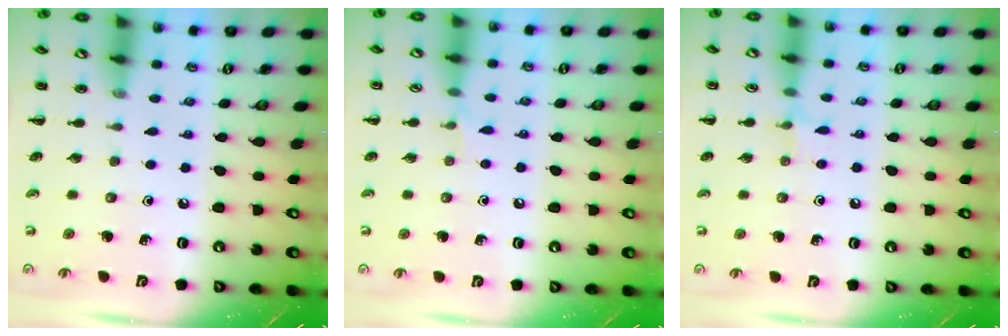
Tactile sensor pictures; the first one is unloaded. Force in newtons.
{"total": 3.7, "press": 3.5, "slide": 1.4}
{"total": 5.2, "press": 4.9, "slide": 1.6}